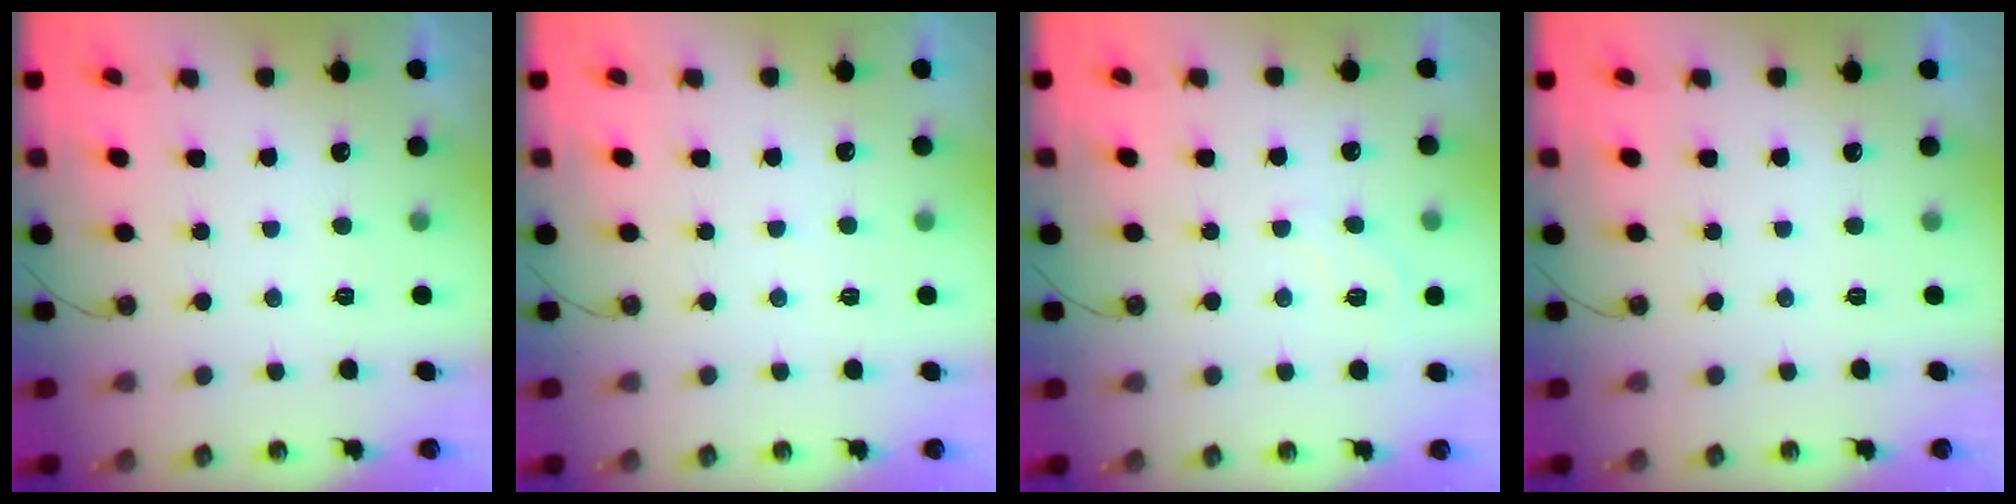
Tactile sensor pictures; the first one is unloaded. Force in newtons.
{"total": 2.9, "press": 2.9, "slide": 0.4}
{"total": 3.6, "press": 3.5, "slide": 0.4}
{"total": 0.0}